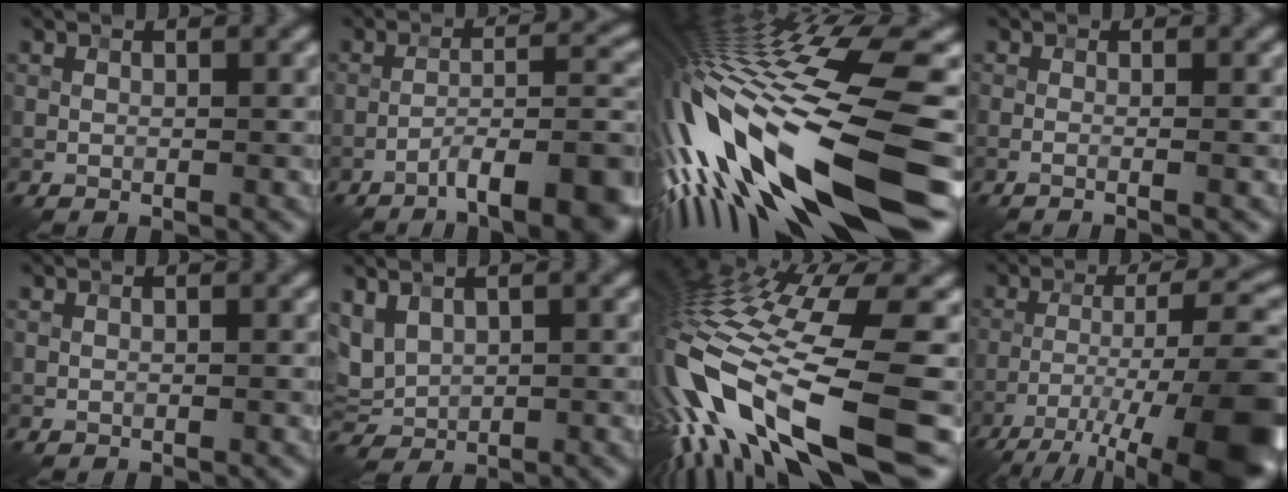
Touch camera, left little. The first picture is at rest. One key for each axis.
{"total": 9.2, "fx": -5.6, "fy": 2.0, "fz": 7.0, "tx": -0.099, "ty": 0.013, "tz": -0.086}
{"total": 18.1, "fx": -4.8, "fy": 3.9, "fz": 17.0, "tx": -0.316, "ty": -0.013, "tz": -0.075}
{"total": 1.8, "fx": -0.5, "fy": 0.6, "fz": 1.6, "tx": -0.008, "ty": 0.001, "tz": -0.027}
{"total": 0.0}
{"total": 3.2, "fx": 1.5, "fy": 2.1, "fz": 1.8, "tx": -0.044, "ty": 0.002, "tz": 0.036}
{"total": 17.6, "fx": -6.5, "fy": 4.7, "fz": 15.6, "tx": -0.320, "ty": -0.031, "tz": -0.104}
{"total": 15.2, "fx": -8.0, "fy": 4.3, "fz": 12.1, "tx": -0.198, "ty": 0.000, "tz": -0.126}